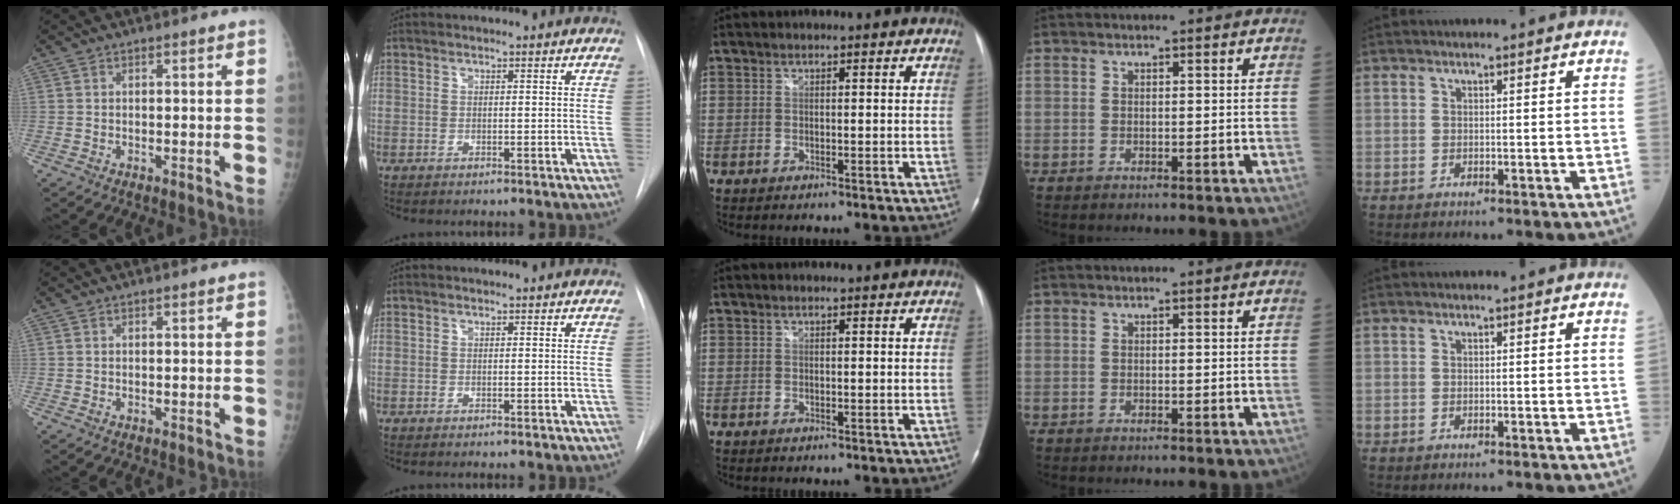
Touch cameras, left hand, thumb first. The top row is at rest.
{}